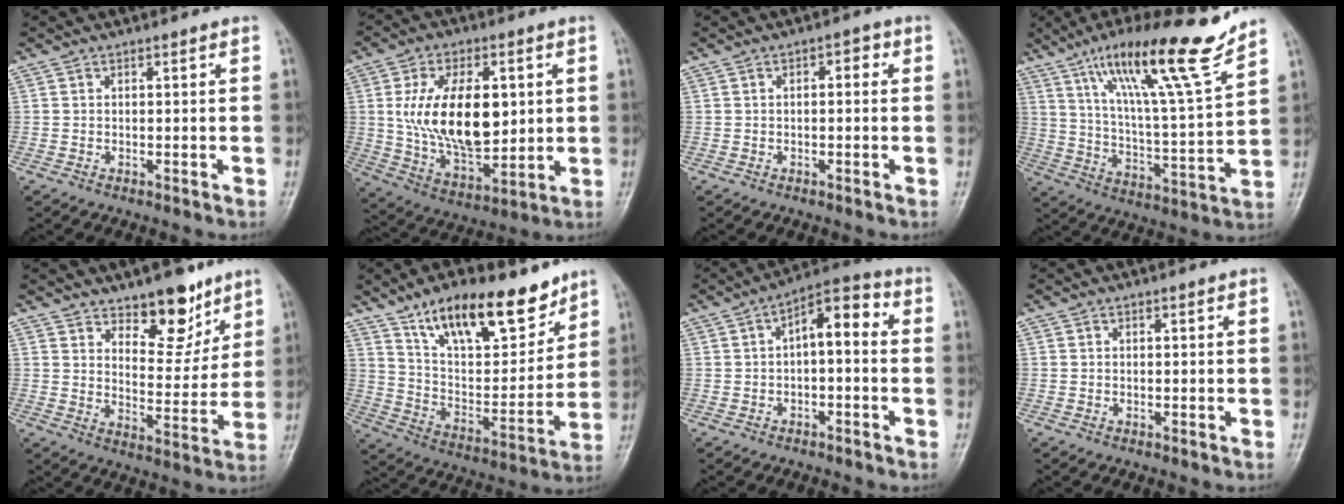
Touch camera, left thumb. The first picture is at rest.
{"total": 18.1, "force": [2.5, 10.4, 14.6], "torque": [-0.225, -0.017, 0.054]}
{"total": 2.3, "force": [0.4, 1.2, 1.9], "torque": [-0.017, 0.010, -0.001]}
{"total": 20.1, "force": [13.8, 1.7, 14.5], "torque": [-0.220, -0.065, 0.230]}
{"total": 11.0, "force": [7.9, 5.1, 5.8], "torque": [-0.047, -0.060, 0.128]}
{"total": 20.0, "force": [13.6, 8.1, 12.3], "torque": [-0.151, -0.070, 0.237]}
{"total": 8.1, "force": [0.7, 3.9, 7.1], "torque": [-0.089, 0.037, -0.003]}
{"total": 0.0}